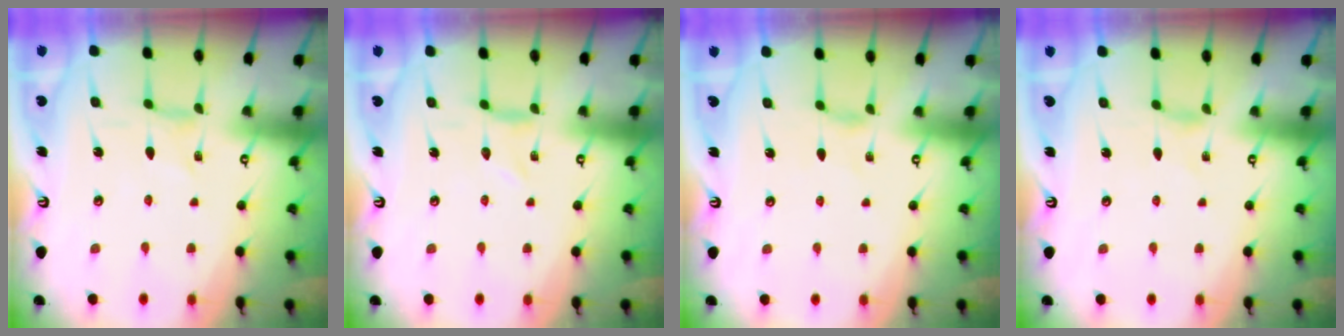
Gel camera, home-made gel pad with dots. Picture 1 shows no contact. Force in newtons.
{"total": 0.0}
{"total": 0.9, "press": 0.9, "slide": 0.2}
{"total": 0.0}